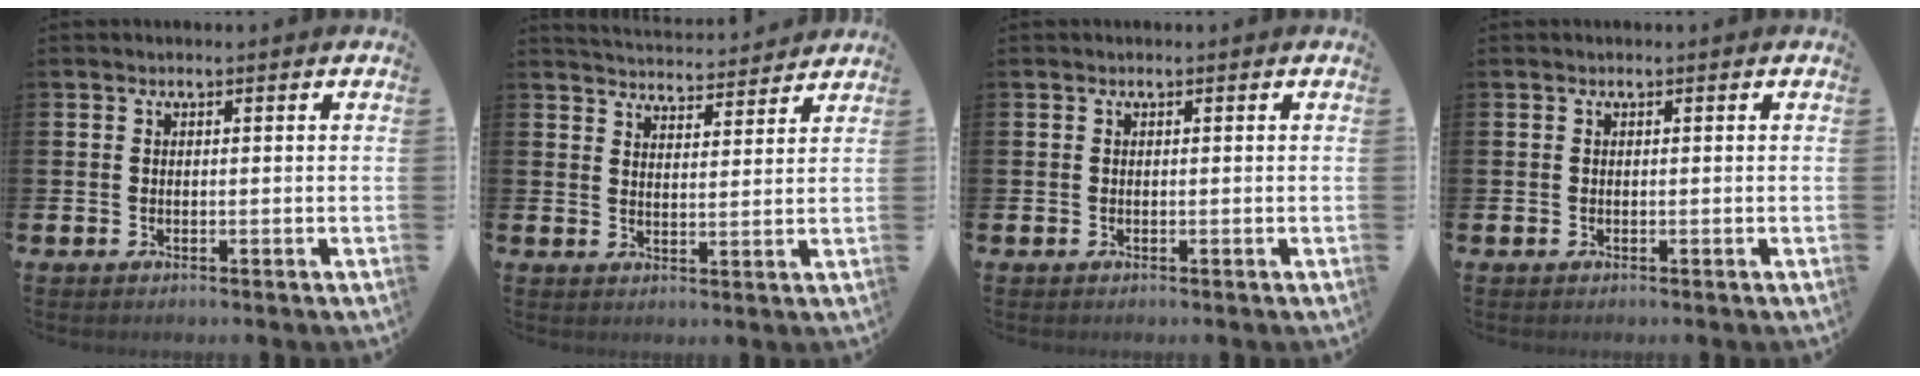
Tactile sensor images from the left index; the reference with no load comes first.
{"total": 4.6, "force": [4.6, 0.4, -0.1], "torque": [-0.010, -0.032, 0.081]}
{"total": 0.0}
{"total": 0.0}